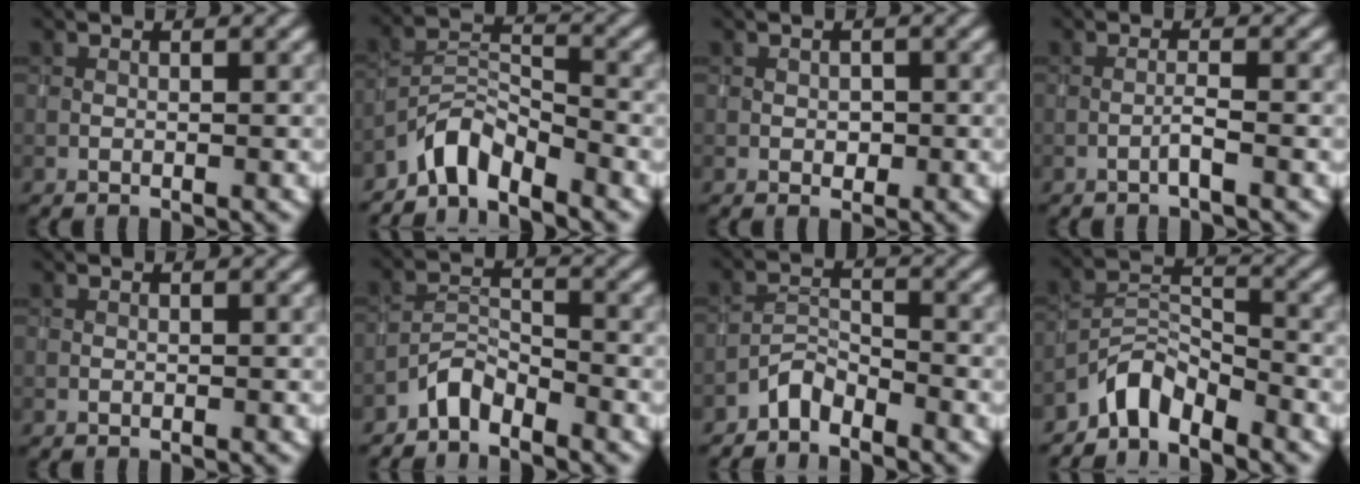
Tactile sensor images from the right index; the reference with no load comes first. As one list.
[{"total": 4.4, "force": [-3.7, 1.4, 1.8], "torque": [-0.026, 0.007, -0.083]}, {"total": 0.9, "force": [-0.1, 0.7, 0.5], "torque": [-0.006, -0.001, -0.003]}, {"total": 1.0, "force": [-0.6, -0.1, 0.8], "torque": [-0.015, 0.008, -0.015]}, {"total": 0.0}, {"total": 2.8, "force": [-2.5, 0.9, 1.0], "torque": [-0.017, 0.013, -0.055]}, {"total": 2.5, "force": [-2.2, 0.8, 0.7], "torque": [-0.012, 0.012, -0.049]}, {"total": 4.2, "force": [-3.6, 1.5, 1.6], "torque": [-0.021, 0.008, -0.080]}]